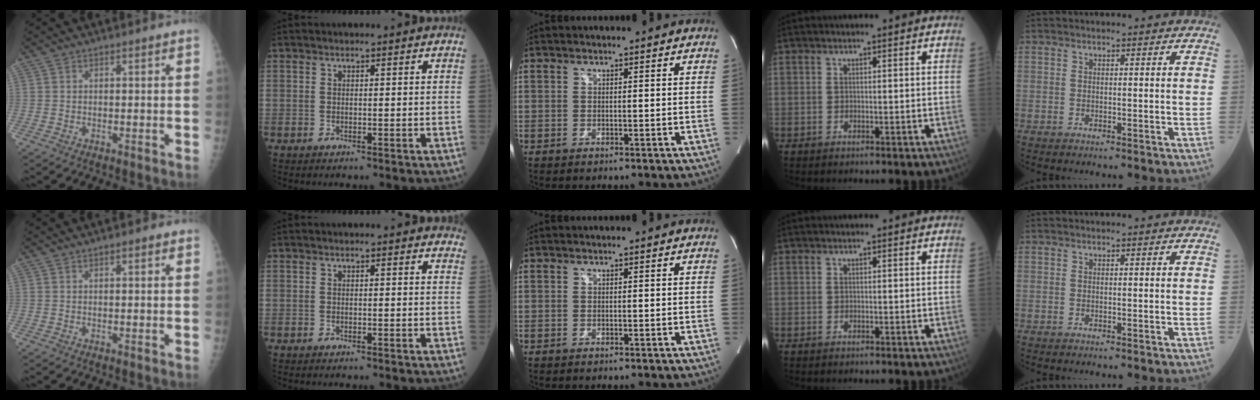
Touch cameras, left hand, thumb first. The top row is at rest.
{"thumb": {"total": 1.7, "force": [0.8, 0.7, 1.3], "torque": [-0.015, 0.001, 0.006]}, "index": {"total": 4.0, "force": [3.5, 1.2, 1.3], "torque": [-0.006, 0.014, 0.023]}}